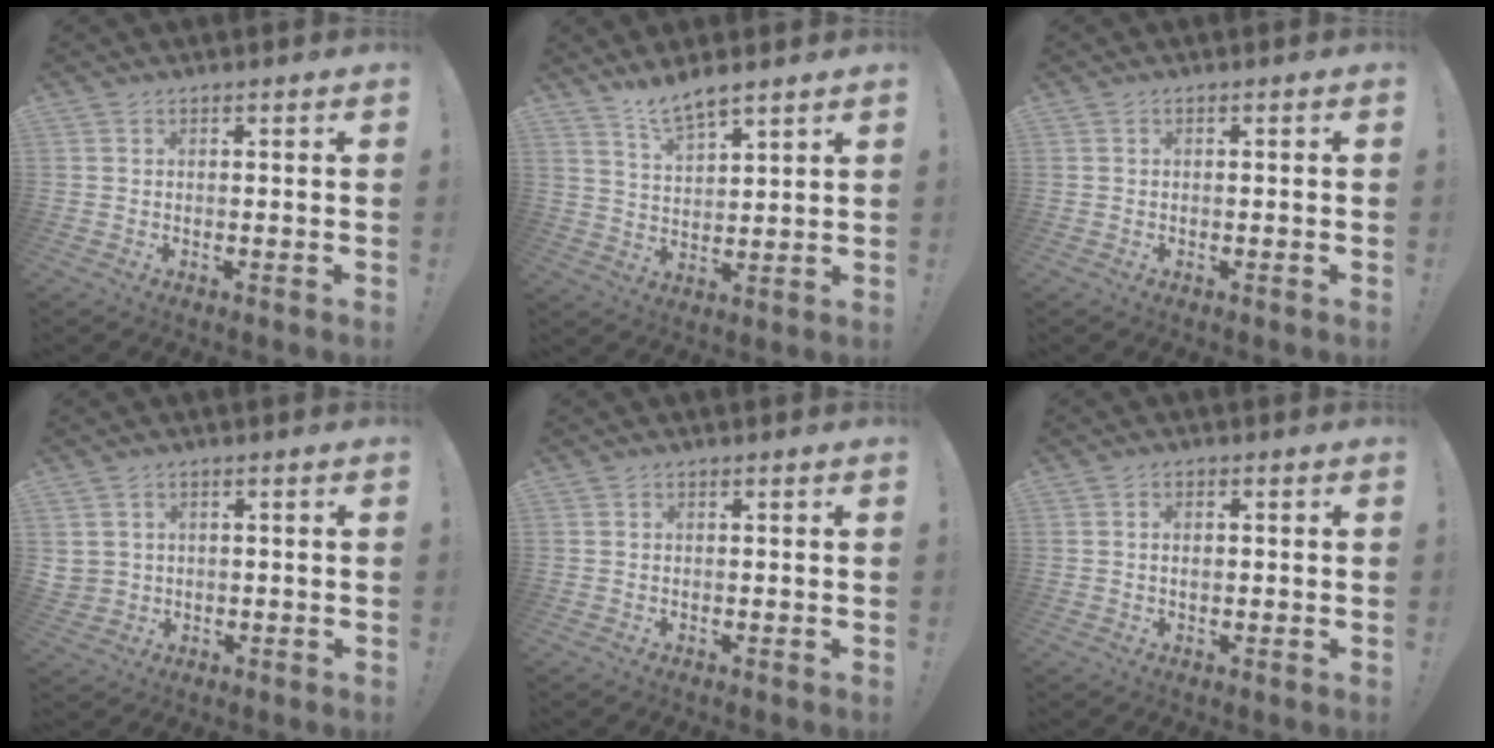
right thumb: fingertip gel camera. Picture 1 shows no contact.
{"total": 7.3, "force": [6.2, 1.5, 3.5], "torque": [-0.064, -0.036, 0.112]}
{"total": 0.0}
{"total": 3.1, "force": [1.2, 2.7, 0.5], "torque": [-0.006, -0.001, 0.025]}
{"total": 0.0}
{"total": 1.7, "force": [0.3, 1.1, 1.3], "torque": [-0.018, 0.004, 0.003]}